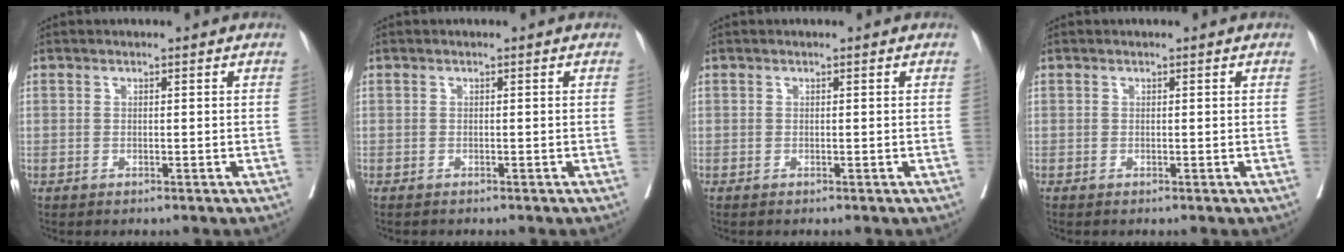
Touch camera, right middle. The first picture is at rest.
{"total": 1.5, "force": [-1.3, 0.2, 0.6], "torque": [-0.008, -0.001, -0.019]}
{"total": 0.0}
{"total": 0.0}